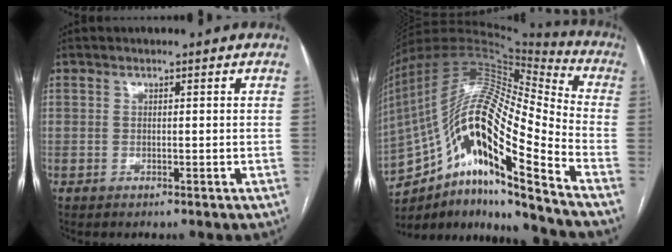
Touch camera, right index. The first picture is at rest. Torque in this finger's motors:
{"motor_torque": [1.18, -0.96, 0.88, 0.21]}